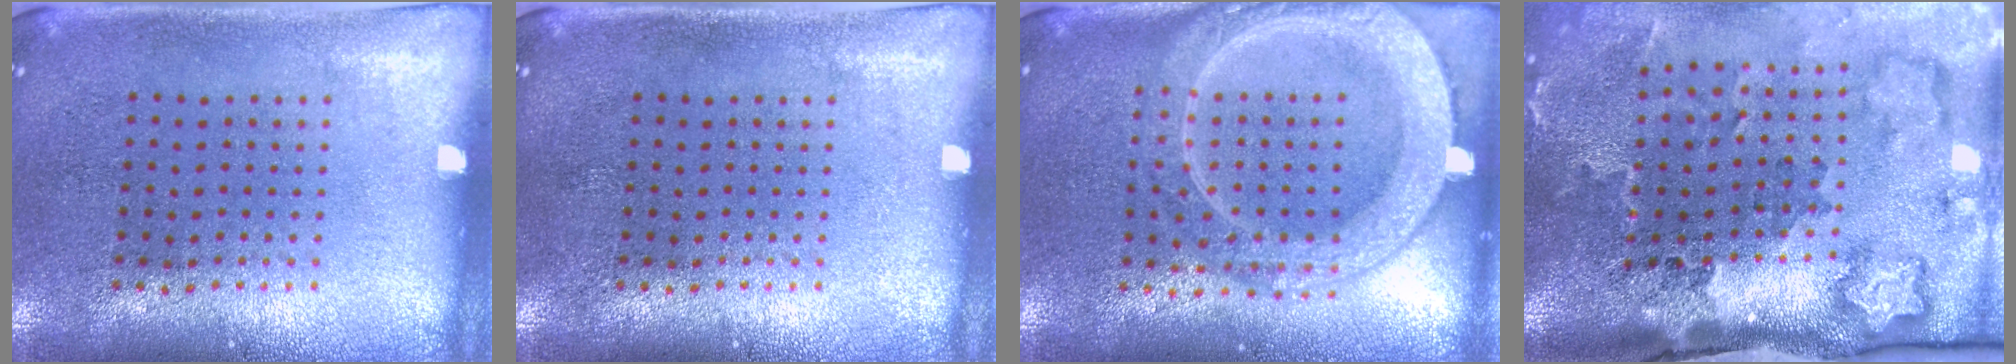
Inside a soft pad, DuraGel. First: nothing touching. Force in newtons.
{"total": 0.0}
{"total": 3.7, "press": 3.7, "slide": 0.4}
{"total": 3.5, "press": 2.3, "slide": 2.7}